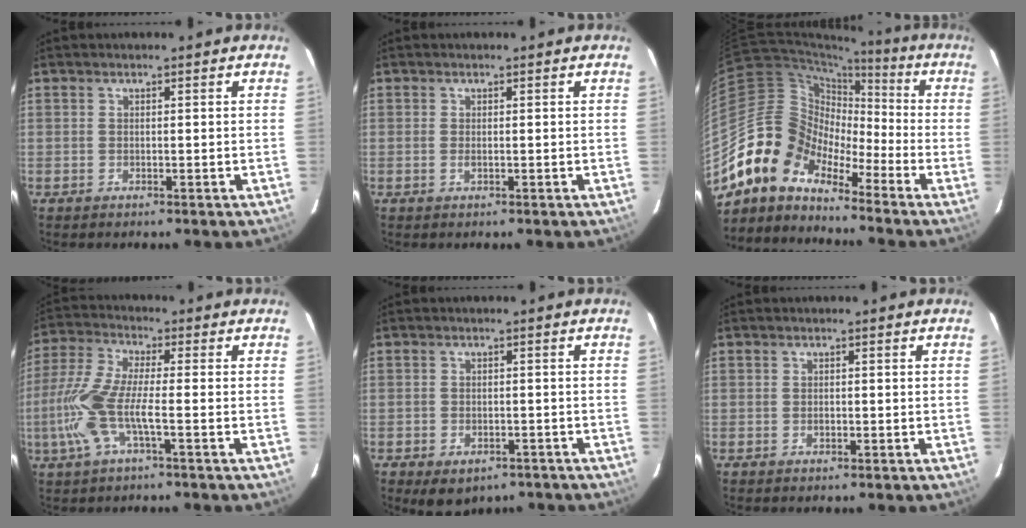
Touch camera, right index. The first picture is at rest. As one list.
[{"total": 0.6, "force": [0.0, 0.2, 0.6], "torque": [-0.012, 0.000, 0.000]}, {"total": 12.8, "force": [-9.6, 7.4, 4.1], "torque": [-0.077, 0.030, -0.199]}, {"total": 10.8, "force": [-3.1, 2.4, 10.1], "torque": [-0.228, -0.004, -0.062]}, {"total": 6.9, "force": [-4.4, 4.3, 3.2], "torque": [-0.064, -0.007, -0.046]}, {"total": 0.7, "force": [-0.2, 0.6, 0.3], "torque": [-0.003, 0.001, -0.002]}]